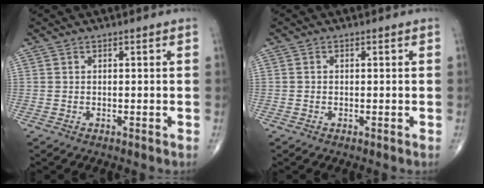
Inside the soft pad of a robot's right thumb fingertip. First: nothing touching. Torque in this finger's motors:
{"motor_torque": [-0.19, 0.07, -0.30, -0.17, 0.04]}